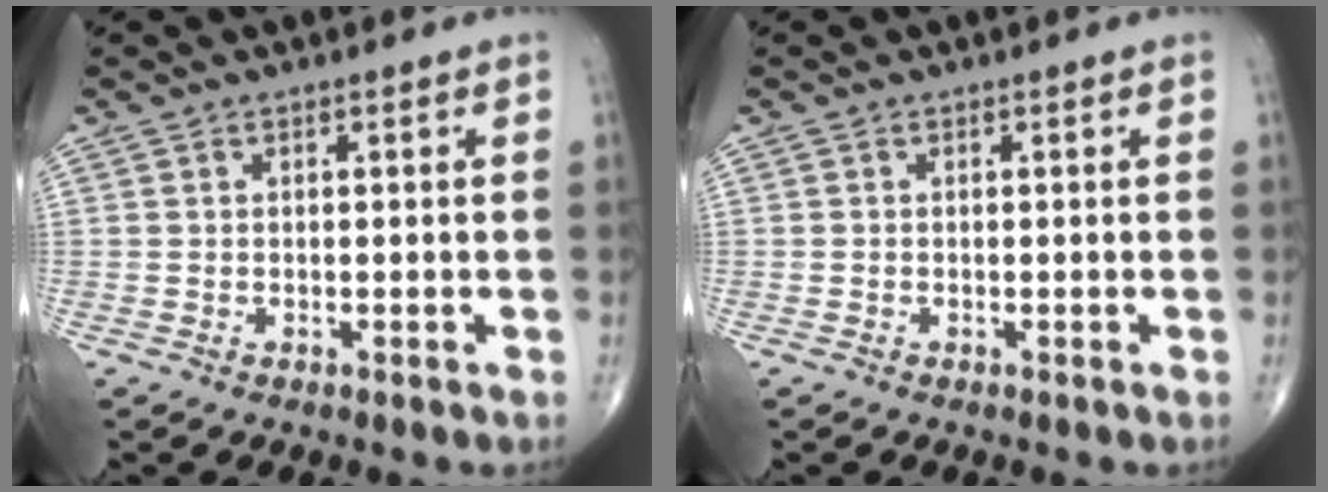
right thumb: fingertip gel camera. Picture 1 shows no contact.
{"total": 0.0}